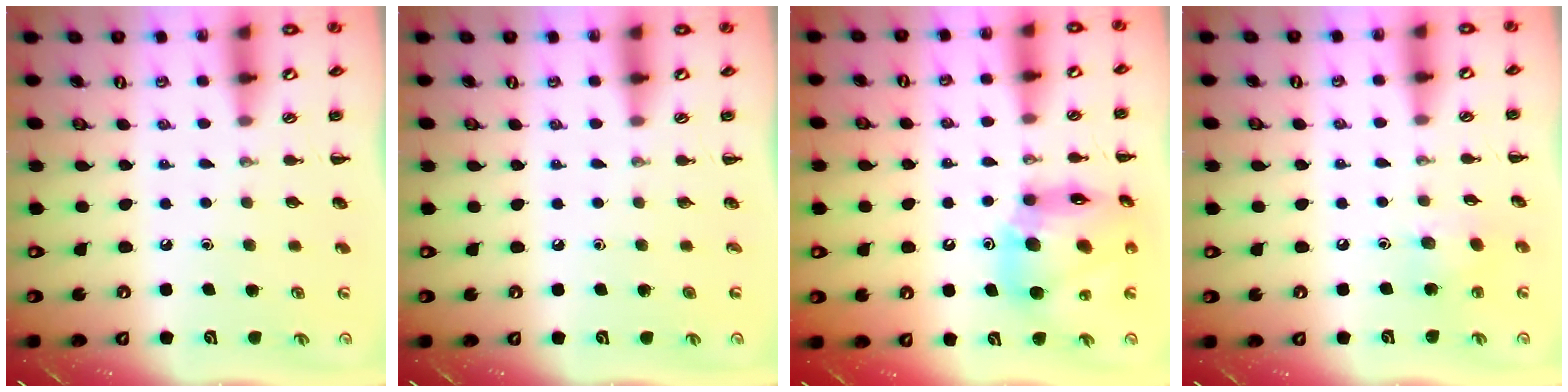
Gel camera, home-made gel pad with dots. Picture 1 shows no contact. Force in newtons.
{"total": 0.0}
{"total": 16.3, "press": 15.5, "slide": 5.0}
{"total": 6.7, "press": 6.5, "slide": 1.5}